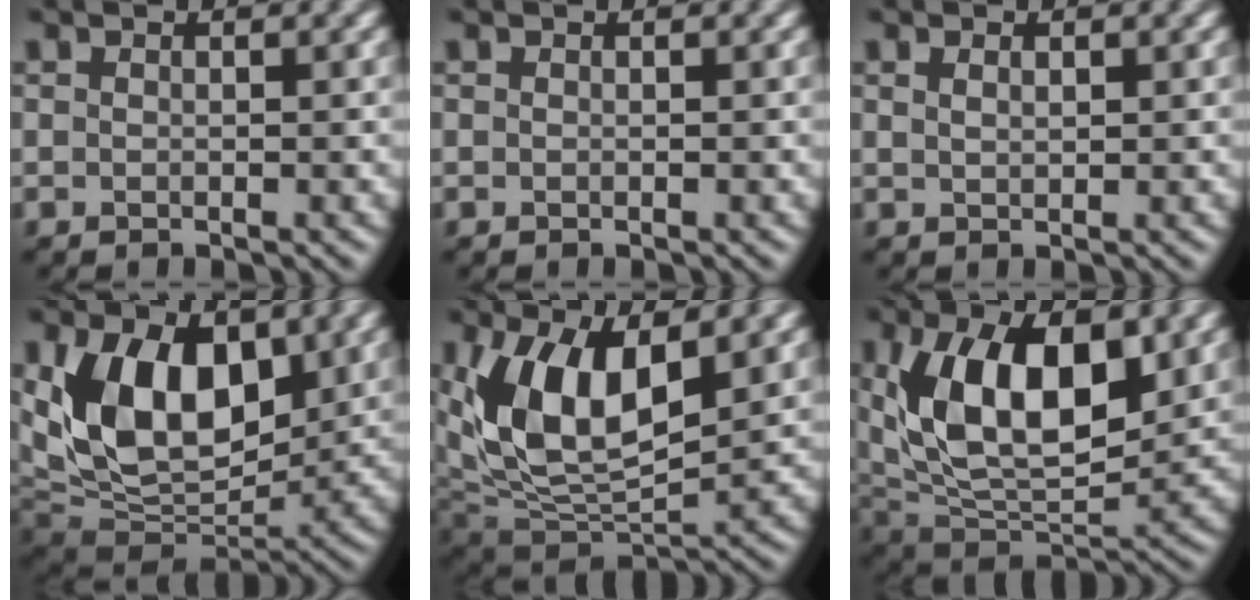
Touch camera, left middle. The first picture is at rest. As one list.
[{"total": 0.0}, {"total": 1.0, "force": [0.6, 0.4, 0.7], "torque": [-0.015, 0.000, 0.012]}, {"total": 11.5, "force": [2.9, 7.2, 8.6], "torque": [-0.155, -0.006, 0.044]}, {"total": 9.8, "force": [3.0, 5.2, 7.8], "torque": [-0.157, -0.012, 0.053]}, {"total": 12.0, "force": [3.2, 6.1, 9.8], "torque": [-0.168, 0.000, 0.049]}]